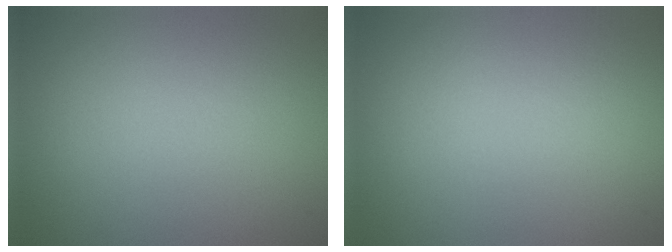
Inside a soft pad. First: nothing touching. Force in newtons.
{"total": 0.0}